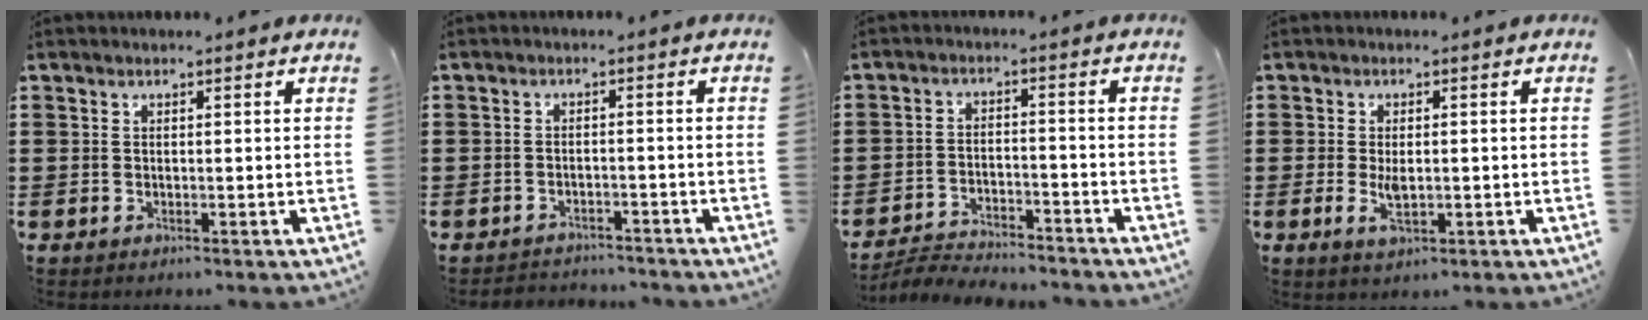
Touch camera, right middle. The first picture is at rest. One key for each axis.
{"total": 2.4, "fx": -2.3, "fy": 0.4, "fz": -0.3, "tx": -0.003, "ty": -0.001, "tz": -0.053}
{"total": 4.2, "fx": -4.2, "fy": 0.4, "fz": 0.6, "tx": -0.020, "ty": 0.003, "tz": -0.089}
{"total": 3.0, "fx": -0.3, "fy": 1.5, "fz": 2.6, "tx": -0.051, "ty": -0.005, "tz": -0.008}